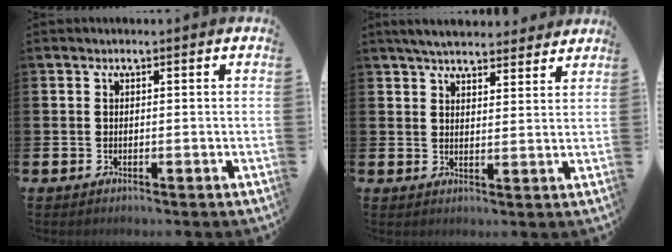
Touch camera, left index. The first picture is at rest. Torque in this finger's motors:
{"motor_torque": [0.27, -0.40, 0.69, 0.16]}